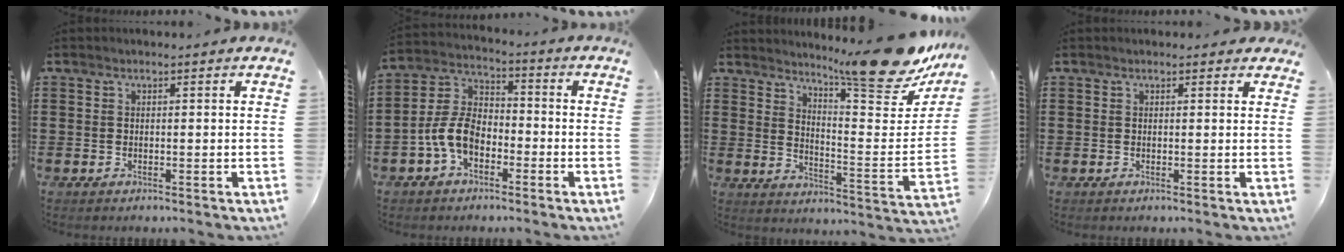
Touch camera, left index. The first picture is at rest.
{"total": 7.6, "force": [-3.7, 4.4, 4.9], "torque": [-0.129, 0.005, -0.080]}
{"total": 13.2, "force": [11.1, 1.2, 7.0], "torque": [-0.098, -0.085, 0.180]}
{"total": 0.8, "force": [0.7, 0.4, 0.3], "torque": [0.001, 0.000, 0.011]}